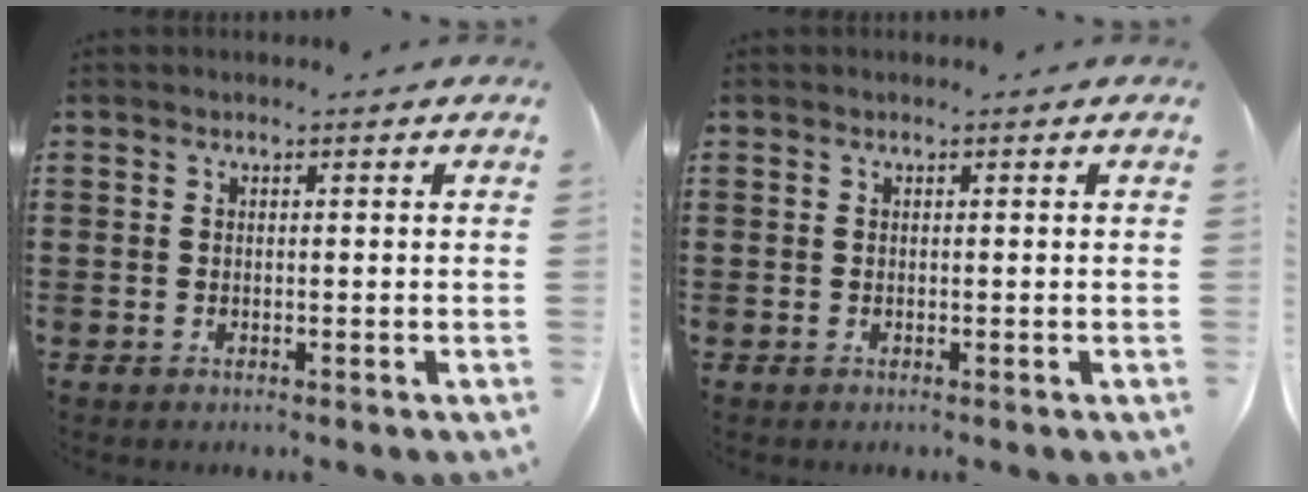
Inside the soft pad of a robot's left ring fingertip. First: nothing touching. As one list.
[{"total": 0.0}]